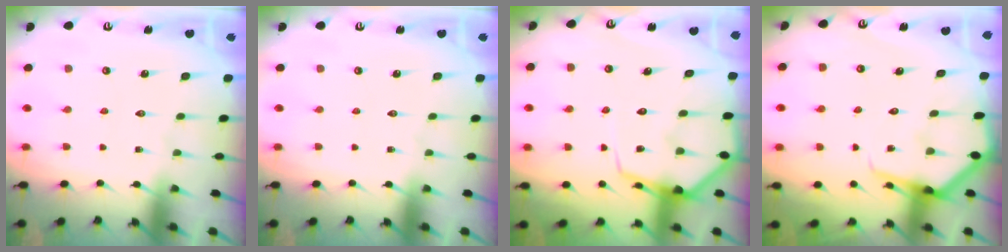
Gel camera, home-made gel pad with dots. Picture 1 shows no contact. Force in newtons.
{"total": 0.0}
{"total": 7.9, "press": 7.8, "slide": 1.0}
{"total": 5.7, "press": 5.6, "slide": 0.6}